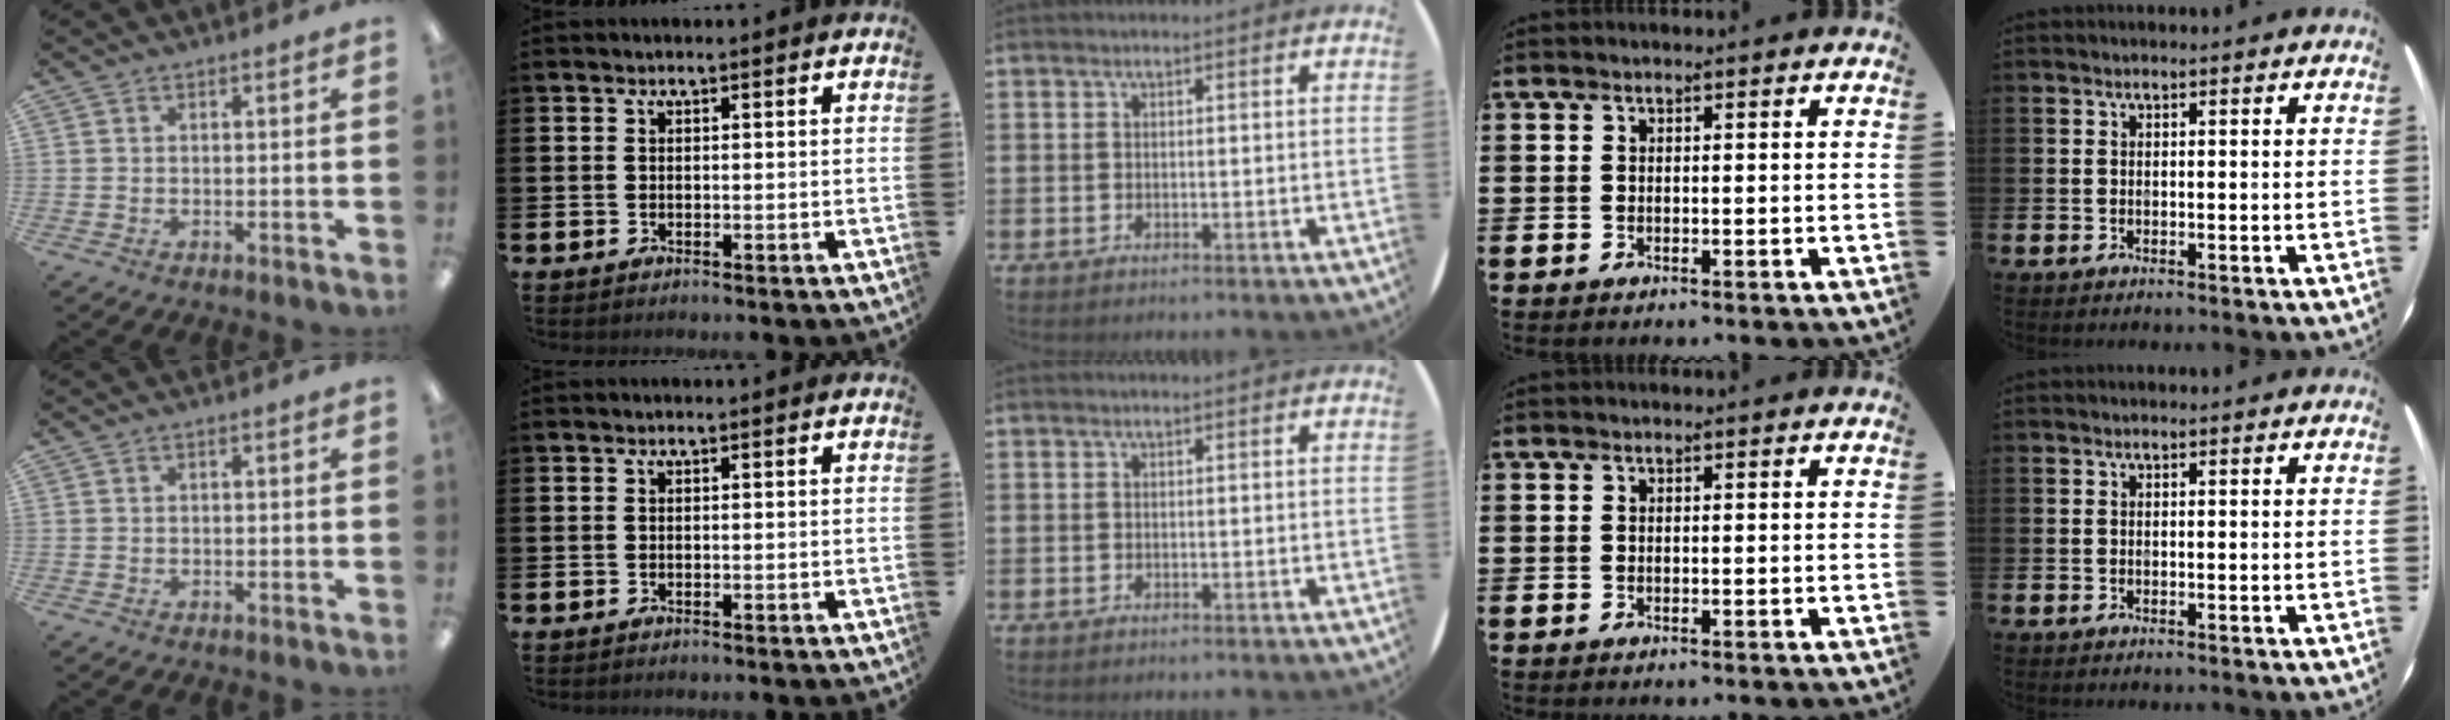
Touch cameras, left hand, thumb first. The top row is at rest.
{}